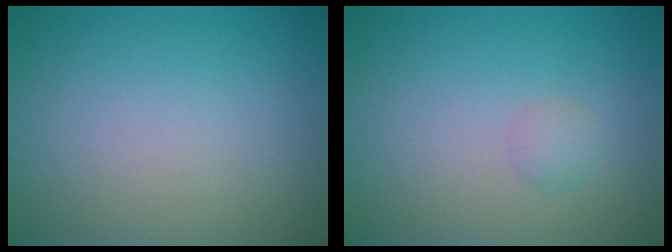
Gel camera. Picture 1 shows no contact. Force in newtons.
{"total": 1.0, "press": 1.0, "slide": 0.0}